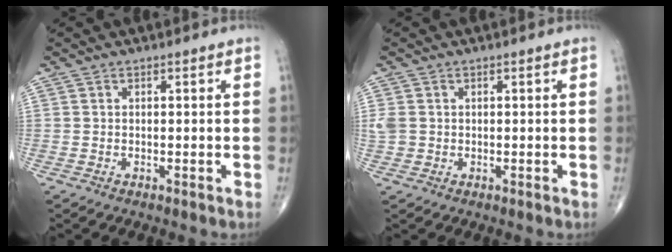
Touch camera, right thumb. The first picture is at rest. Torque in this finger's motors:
{"motor_torque": [-0.09, -0.08, 0.16, 0.16, -0.01]}